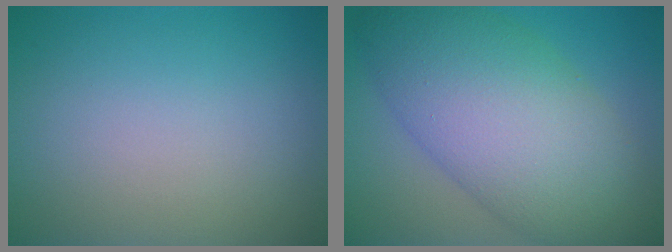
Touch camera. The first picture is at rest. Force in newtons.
{"total": 11.6, "press": 11.6, "slide": 0.2}